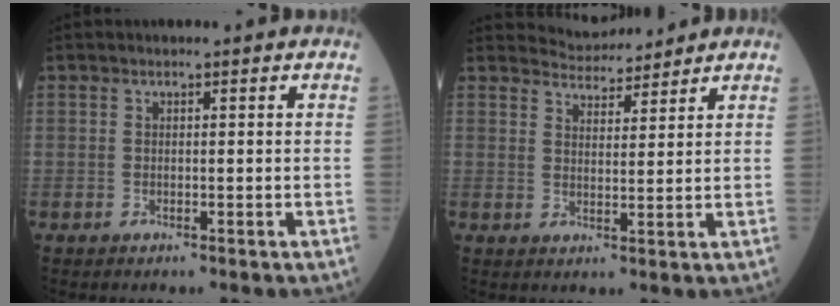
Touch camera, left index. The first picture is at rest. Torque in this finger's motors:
{"motor_torque": [0.17, -0.41, -0.14, -0.03]}